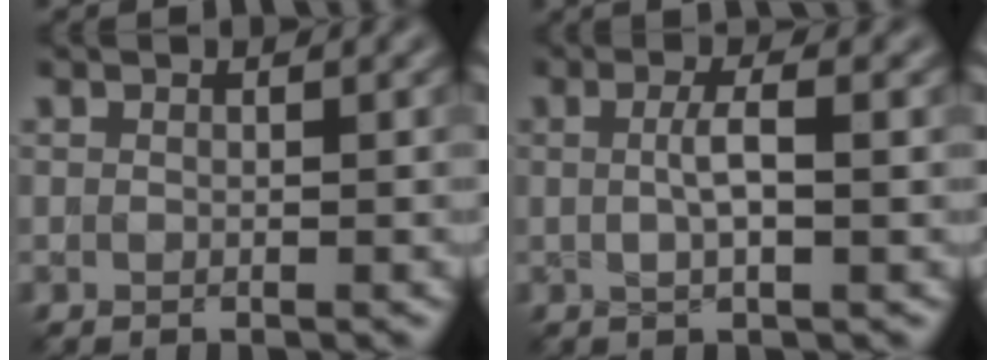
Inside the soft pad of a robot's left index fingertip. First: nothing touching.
{"total": 2.2, "force": [0.1, 0.3, 2.2], "torque": [-0.043, 0.005, 0.002]}